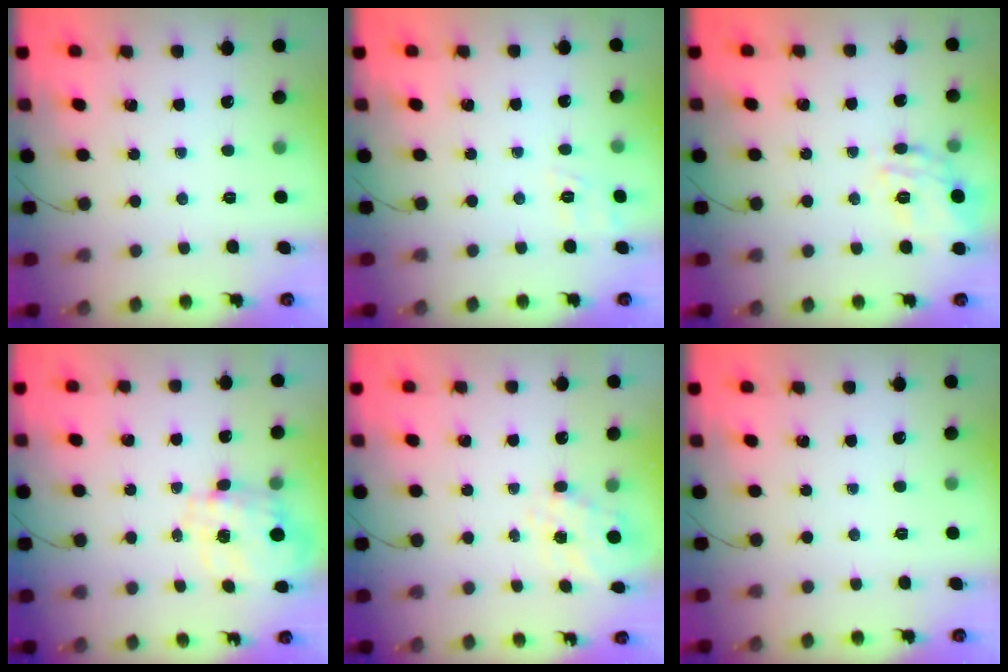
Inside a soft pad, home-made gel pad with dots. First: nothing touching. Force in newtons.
{"total": 3.0, "press": 2.4, "slide": 1.8}
{"total": 14.4, "press": 14.4, "slide": 0.6}
{"total": 9.4, "press": 9.4, "slide": 0.8}
{"total": 6.2, "press": 6.2, "slide": 0.8}
{"total": 0.0}